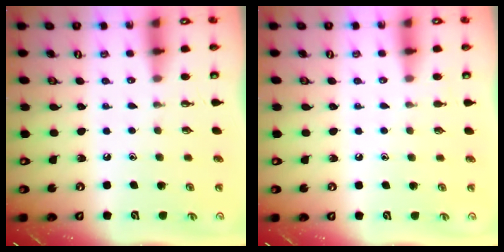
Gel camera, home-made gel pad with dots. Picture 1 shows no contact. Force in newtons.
{"total": 2.8, "press": 2.8, "slide": 0.2}